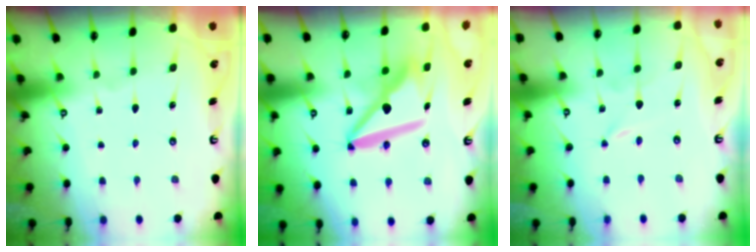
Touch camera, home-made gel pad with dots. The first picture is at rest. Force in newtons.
{"total": 12.8, "press": 12.7, "slide": 1.4}
{"total": 0.0}